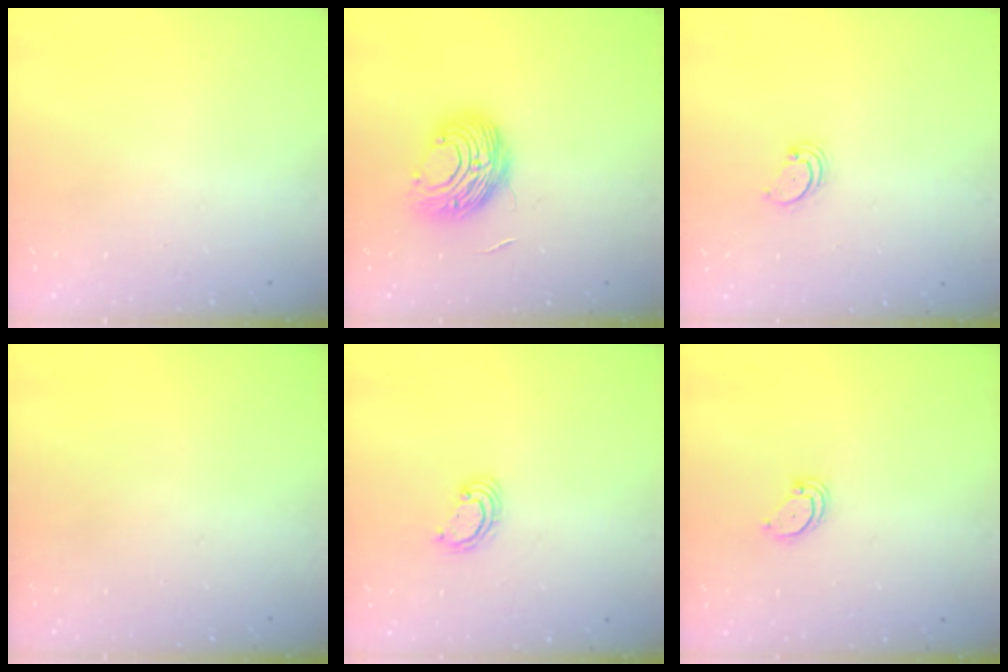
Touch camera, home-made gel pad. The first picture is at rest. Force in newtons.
{"total": 9.3, "press": 9.3, "slide": 0.4}
{"total": 2.6, "press": 2.5, "slide": 0.3}
{"total": 0.0}
{"total": 3.5, "press": 3.5, "slide": 0.3}
{"total": 2.9, "press": 2.9, "slide": 0.2}